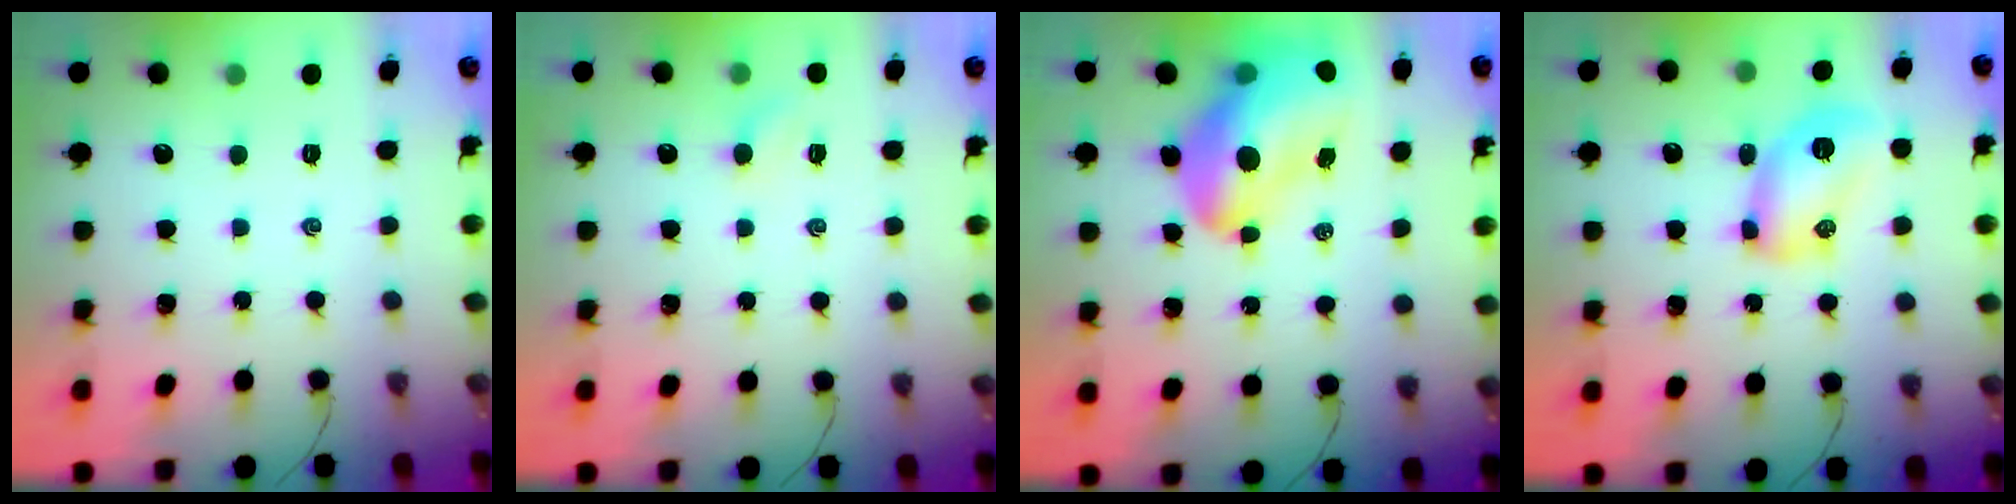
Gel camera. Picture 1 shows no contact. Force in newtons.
{"total": 3.1, "press": 3.0, "slide": 0.7}
{"total": 17.9, "press": 17.1, "slide": 5.2}
{"total": 10.0, "press": 10.0, "slide": 1.1}